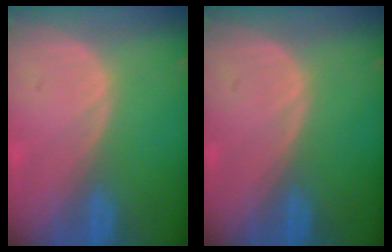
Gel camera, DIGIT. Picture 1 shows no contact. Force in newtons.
{"total": 0.0}